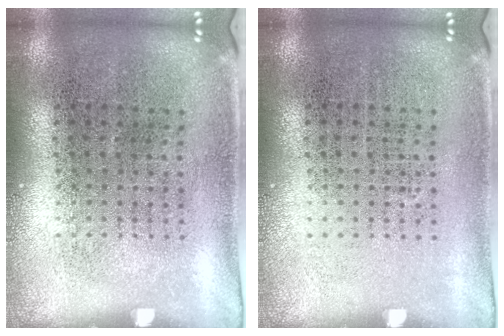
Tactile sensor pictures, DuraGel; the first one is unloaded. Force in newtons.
{"total": 0.0}